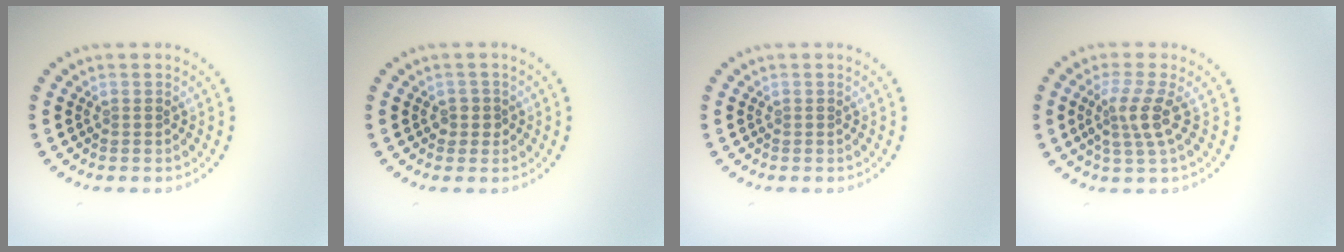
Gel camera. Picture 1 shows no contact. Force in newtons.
{"total": 1.3, "press": 1.1, "slide": 0.7}
{"total": 0.0}
{"total": 2.8, "press": 2.2, "slide": 1.7}